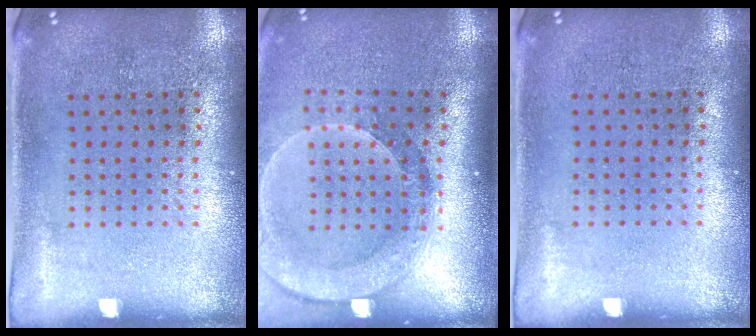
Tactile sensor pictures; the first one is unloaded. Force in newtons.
{"total": 2.5, "press": 1.9, "slide": 1.6}
{"total": 0.0}